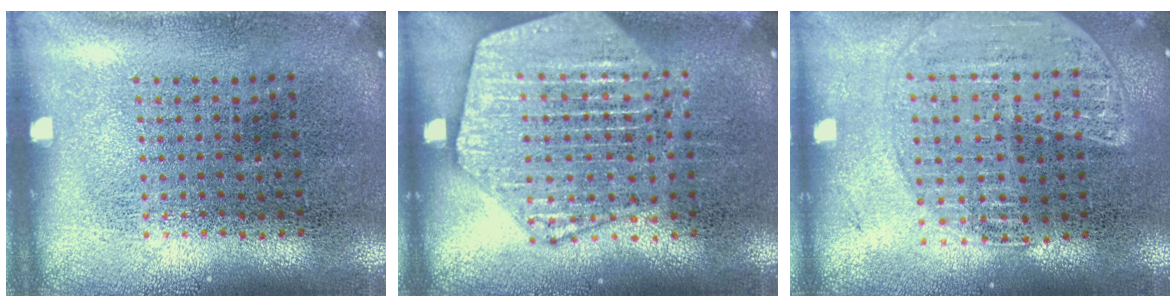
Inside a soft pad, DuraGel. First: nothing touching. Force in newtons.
{"total": 2.5, "press": 2.5, "slide": 0.2}
{"total": 1.6, "press": 1.6, "slide": 0.5}